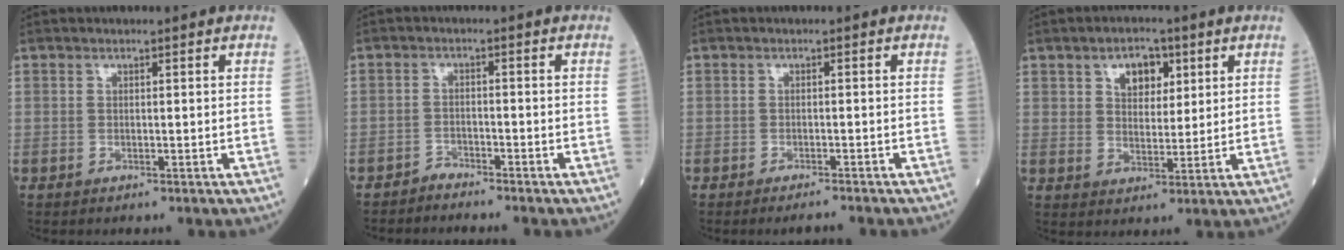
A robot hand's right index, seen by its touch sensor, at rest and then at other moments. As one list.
[{"total": 1.8, "force": [-1.8, 0.0, -0.3], "torque": [0.011, -0.003, -0.034]}, {"total": 2.9, "force": [-2.6, -0.2, 1.2], "torque": [-0.015, -0.004, -0.035]}, {"total": 5.6, "force": [2.6, 3.4, 3.6], "torque": [-0.053, 0.009, 0.043]}]